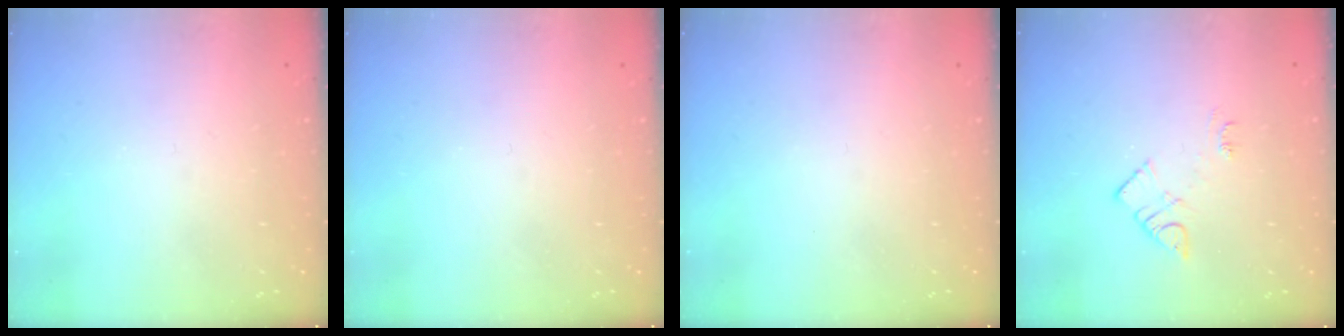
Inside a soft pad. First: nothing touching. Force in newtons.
{"total": 0.0}
{"total": 0.0}
{"total": 5.6, "press": 5.5, "slide": 0.6}